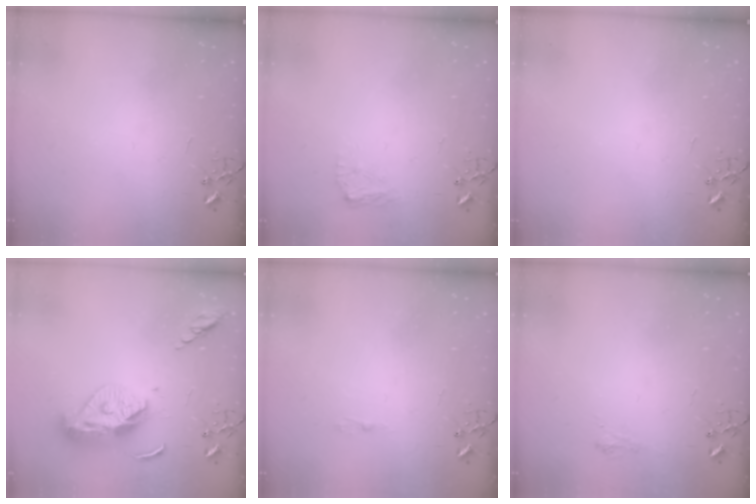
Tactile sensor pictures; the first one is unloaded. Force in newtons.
{"total": 7.9, "press": 7.9, "slide": 0.3}
{"total": 0.0}
{"total": 12.7, "press": 12.7, "slide": 0.9}
{"total": 2.5, "press": 2.5, "slide": 0.3}
{"total": 7.1, "press": 7.1, "slide": 0.8}